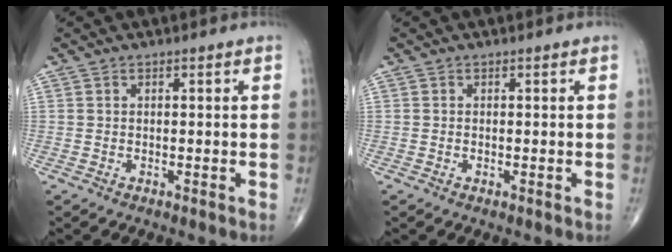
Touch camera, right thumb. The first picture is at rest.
{"total": 0.0}